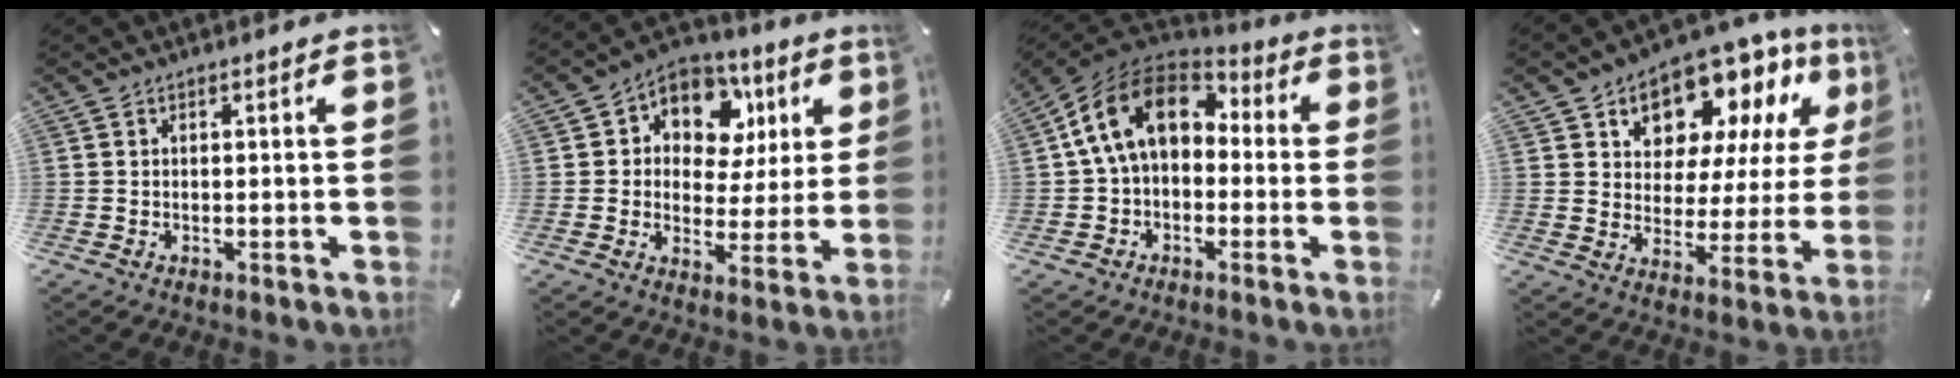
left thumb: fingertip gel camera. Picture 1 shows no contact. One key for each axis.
{"total": 11.1, "fx": 4.5, "fy": 8.6, "fz": 5.3, "tx": -0.078, "ty": -0.027, "tz": 0.082}
{"total": 14.5, "fx": 2.2, "fy": 10.5, "fz": 9.8, "tx": -0.198, "ty": 0.013, "tz": 0.037}
{"total": 12.2, "fx": 9.5, "fy": 6.9, "fz": 3.3, "tx": -0.069, "ty": -0.082, "tz": 0.173}